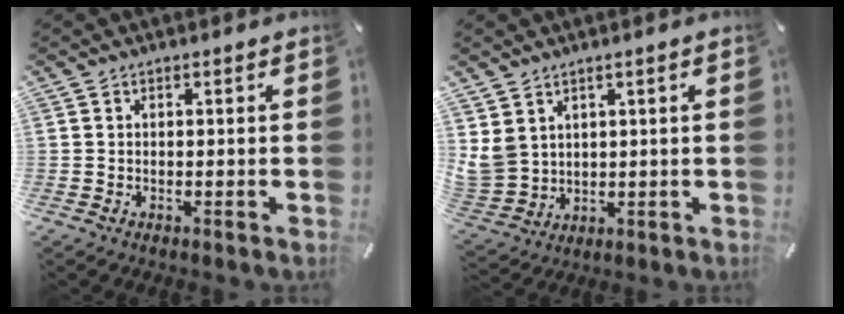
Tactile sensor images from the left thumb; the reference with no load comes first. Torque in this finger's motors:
{"motor_torque": [1.28, 1.11, 0.84, -0.80, 0.41]}